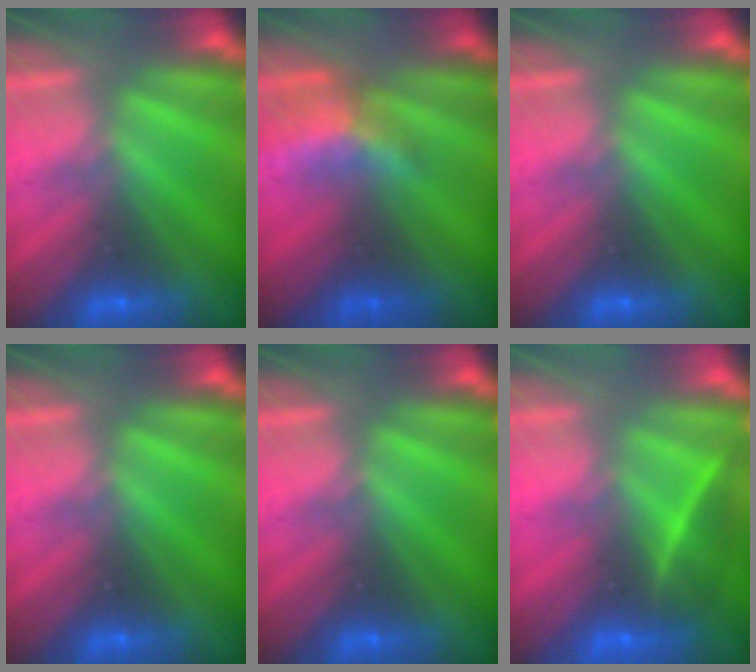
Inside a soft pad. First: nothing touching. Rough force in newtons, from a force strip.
{"total": 2.3}
{"total": 0.0}
{"total": 0.0}
{"total": 0.0}
{"total": 1.8}